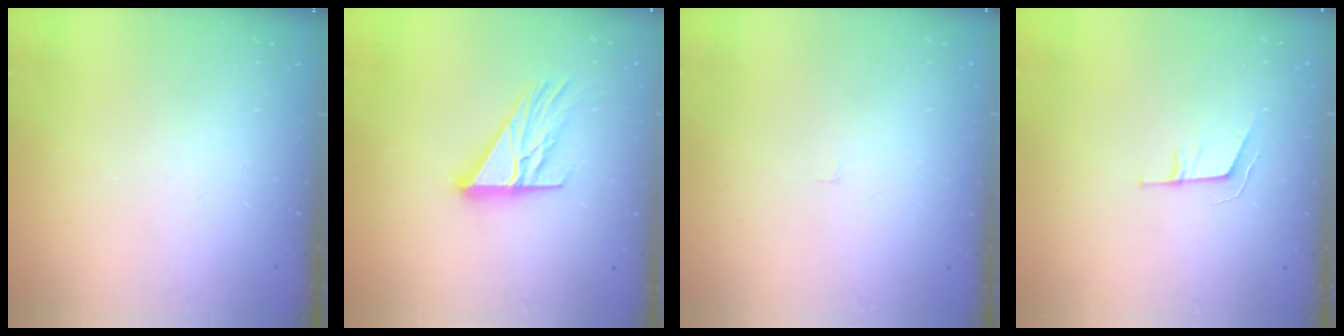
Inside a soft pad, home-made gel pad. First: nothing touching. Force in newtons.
{"total": 14.6, "press": 14.5, "slide": 1.4}
{"total": 1.6, "press": 1.6, "slide": 0.1}
{"total": 6.1, "press": 5.5, "slide": 2.7}